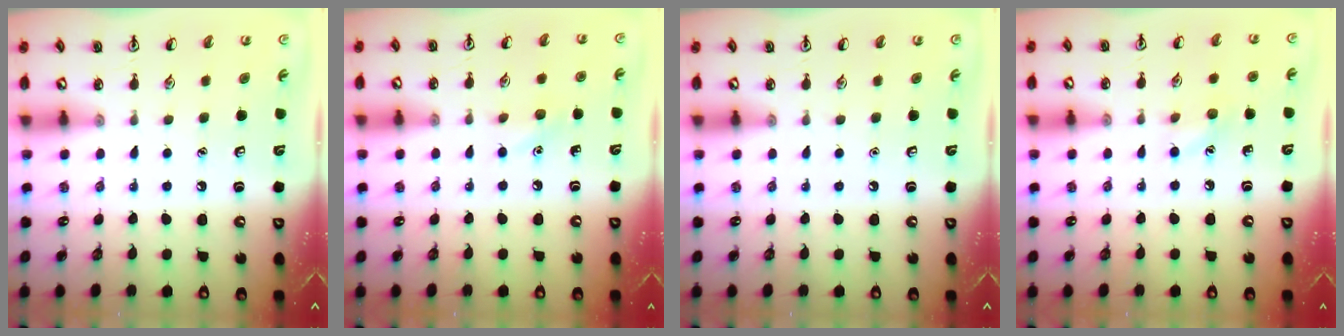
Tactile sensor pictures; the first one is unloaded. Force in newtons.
{"total": 5.8, "press": 5.5, "slide": 2.0}
{"total": 0.0}
{"total": 5.9, "press": 5.7, "slide": 1.7}